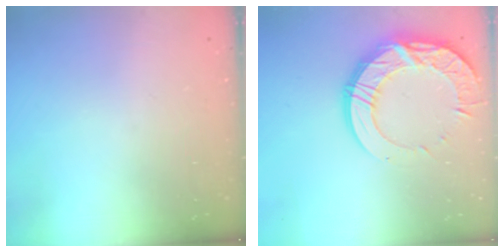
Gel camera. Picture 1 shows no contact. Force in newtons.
{"total": 18.7, "press": 18.7, "slide": 1.4}